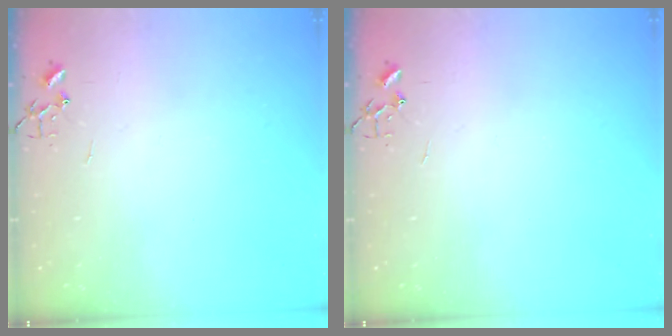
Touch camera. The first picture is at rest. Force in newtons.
{"total": 0.0}